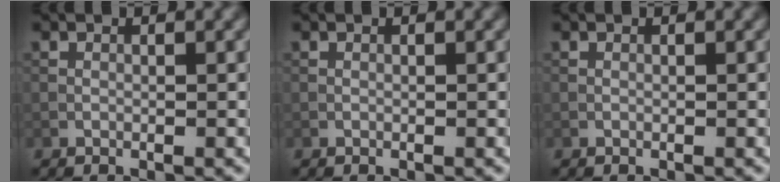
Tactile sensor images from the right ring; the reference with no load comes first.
{"total": 0.0}
{"total": 0.0}